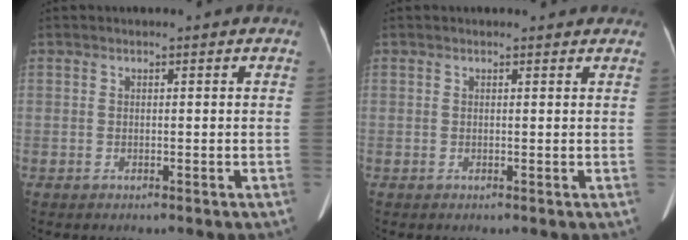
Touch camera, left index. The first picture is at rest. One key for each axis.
{"total": 2.2, "fx": 2.1, "fy": 0.7, "fz": 0.5, "tx": -0.008, "ty": 0.007, "tz": 0.016}